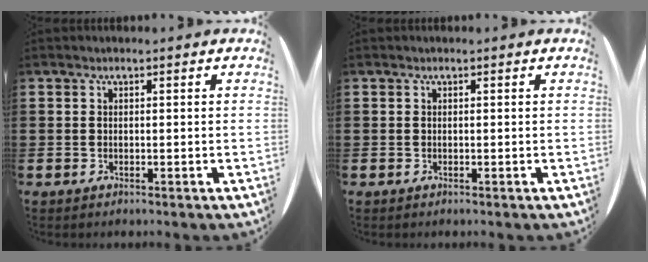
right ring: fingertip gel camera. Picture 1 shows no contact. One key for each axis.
{"total": 0.0}